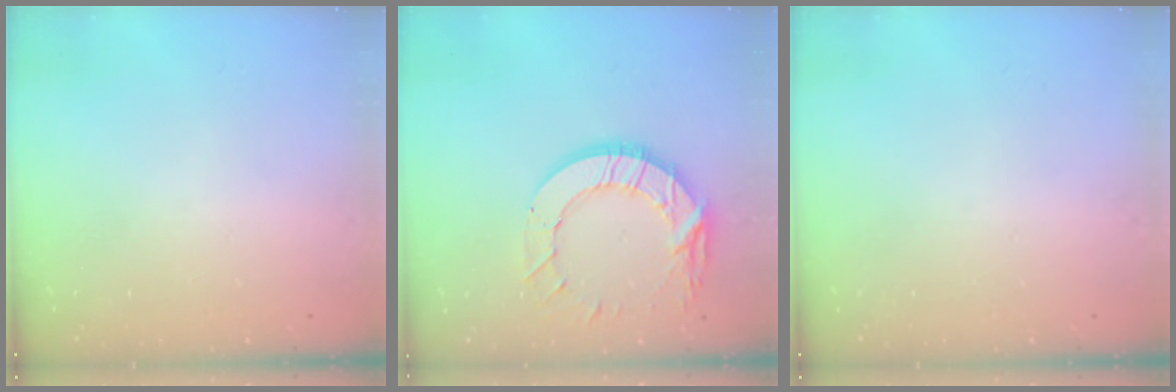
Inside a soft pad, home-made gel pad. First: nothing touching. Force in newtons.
{"total": 15.3, "press": 15.2, "slide": 1.3}
{"total": 0.0}